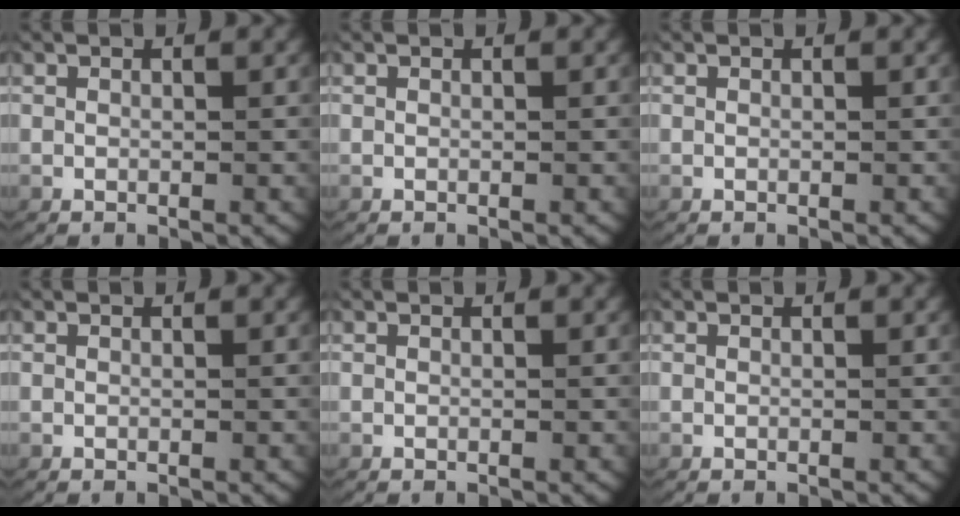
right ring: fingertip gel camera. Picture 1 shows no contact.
{"total": 0.0}
{"total": 0.0}
{"total": 0.0}
{"total": 0.0}
{"total": 0.0}